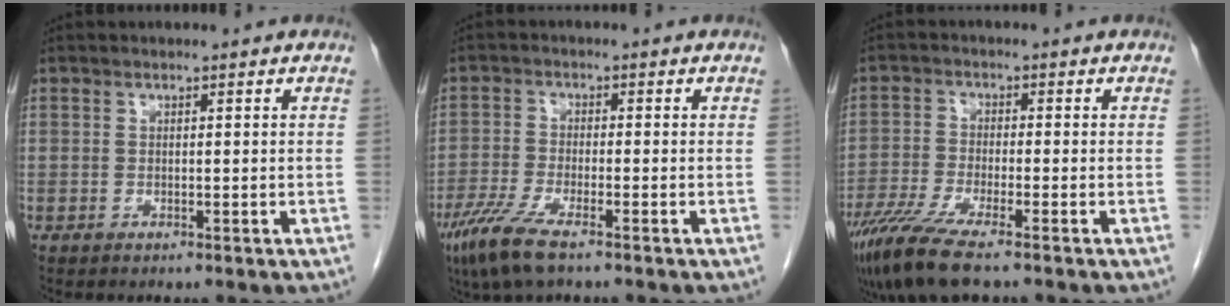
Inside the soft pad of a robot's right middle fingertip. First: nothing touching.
{"total": 6.8, "force": [-4.5, 1.0, 5.0], "torque": [-0.112, -0.017, -0.084]}
{"total": 8.5, "force": [-6.2, 0.7, 5.8], "torque": [-0.117, -0.022, -0.113]}